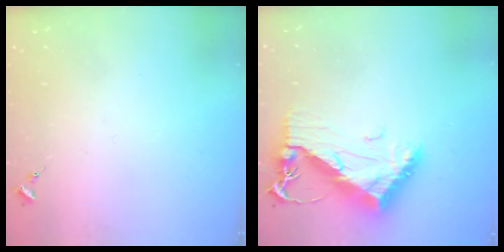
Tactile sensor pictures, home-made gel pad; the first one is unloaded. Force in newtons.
{"total": 12.5, "press": 12.4, "slide": 1.1}